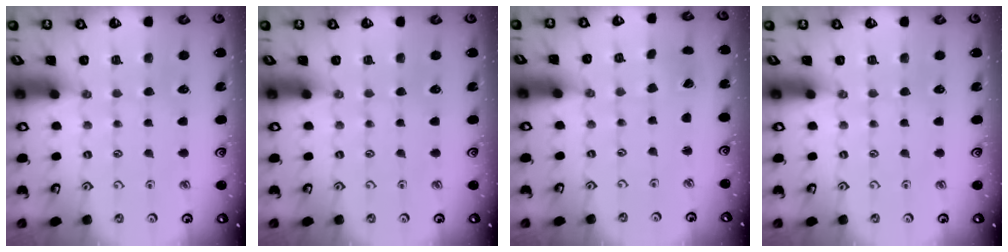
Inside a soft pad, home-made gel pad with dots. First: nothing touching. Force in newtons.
{"total": 0.0}
{"total": 0.0}
{"total": 0.0}